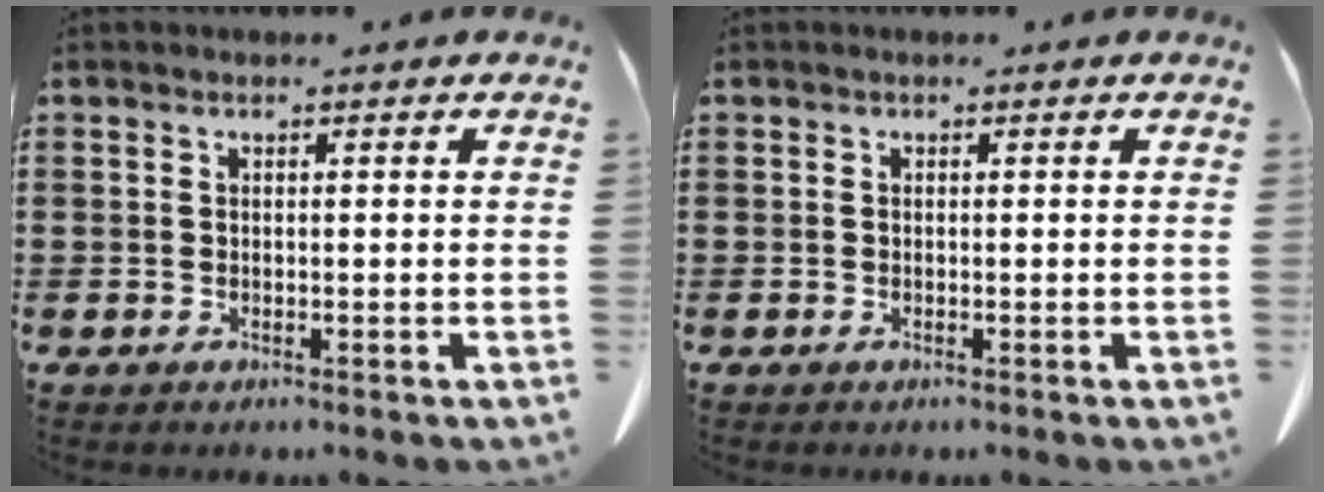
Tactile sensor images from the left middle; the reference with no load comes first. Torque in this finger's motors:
{"motor_torque": [0.00, 0.00, -0.09, 0.00]}